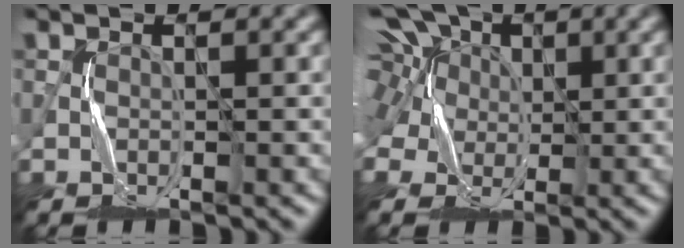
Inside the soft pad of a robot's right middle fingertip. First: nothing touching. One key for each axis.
{"total": 10.7, "fx": 4.1, "fy": 7.5, "fz": 6.3, "tx": -0.132, "ty": 0.042, "tz": 0.024}